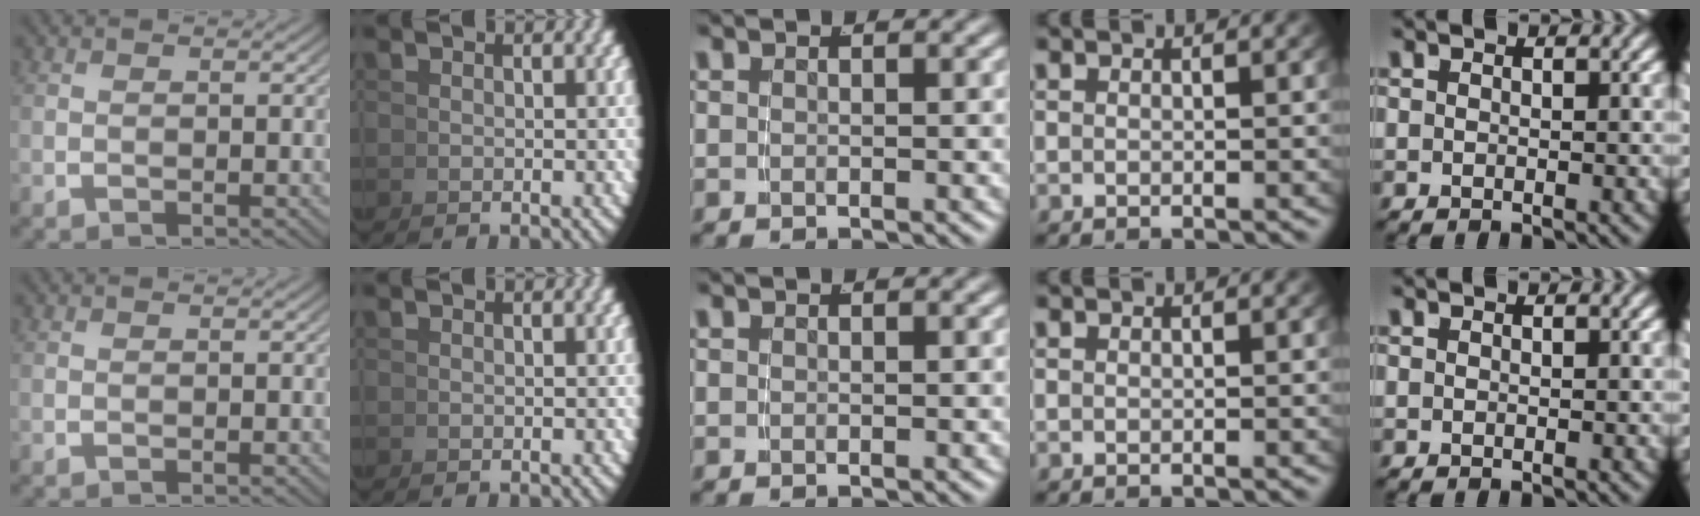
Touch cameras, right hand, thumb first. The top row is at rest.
{}